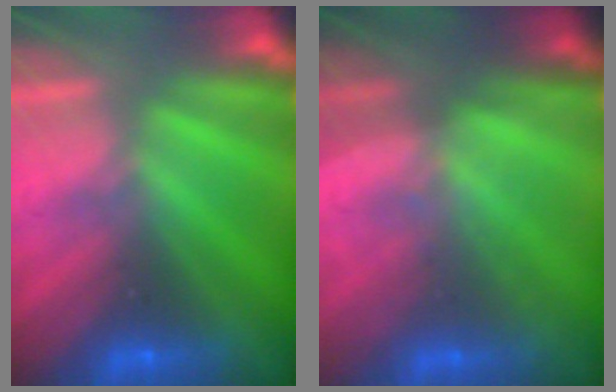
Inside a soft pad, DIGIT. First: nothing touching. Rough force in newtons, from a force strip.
{"total": 1.3}